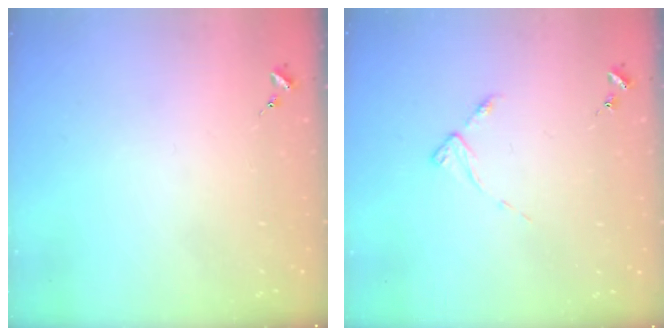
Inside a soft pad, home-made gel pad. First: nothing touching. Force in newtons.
{"total": 3.1, "press": 3.1, "slide": 0.4}